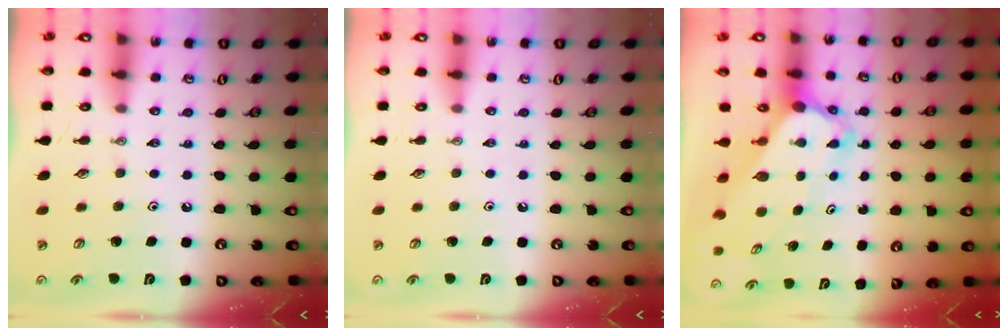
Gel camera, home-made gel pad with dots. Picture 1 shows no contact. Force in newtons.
{"total": 0.0}
{"total": 4.1, "press": 4.1, "slide": 0.3}